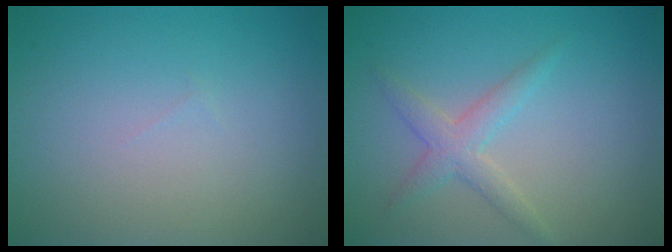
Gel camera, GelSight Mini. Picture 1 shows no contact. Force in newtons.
{"total": 2.3, "press": 2.3, "slide": 0.0}